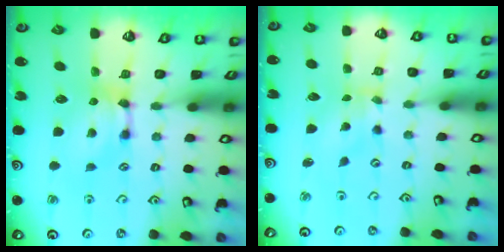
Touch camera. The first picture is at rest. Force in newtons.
{"total": 2.7, "press": 2.4, "slide": 1.1}